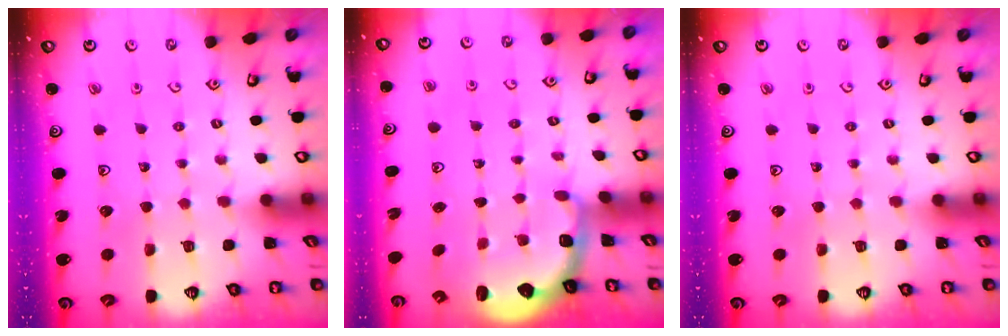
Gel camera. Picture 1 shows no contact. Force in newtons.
{"total": 2.5, "press": 1.9, "slide": 1.7}
{"total": 0.0}